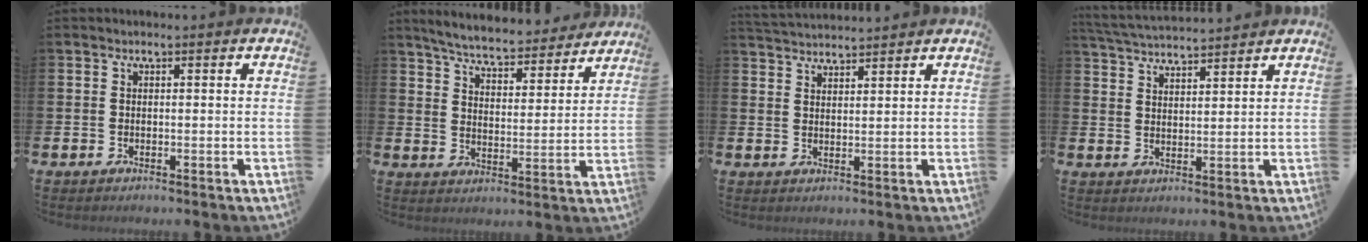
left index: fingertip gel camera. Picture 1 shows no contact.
{"total": 6.3, "force": [6.2, 0.8, 1.3], "torque": [-0.042, -0.046, 0.104]}
{"total": 3.2, "force": [3.1, 0.2, 0.2], "torque": [-0.005, -0.017, 0.057]}
{"total": 4.2, "force": [4.2, 0.1, 0.3], "torque": [-0.022, -0.024, 0.075]}